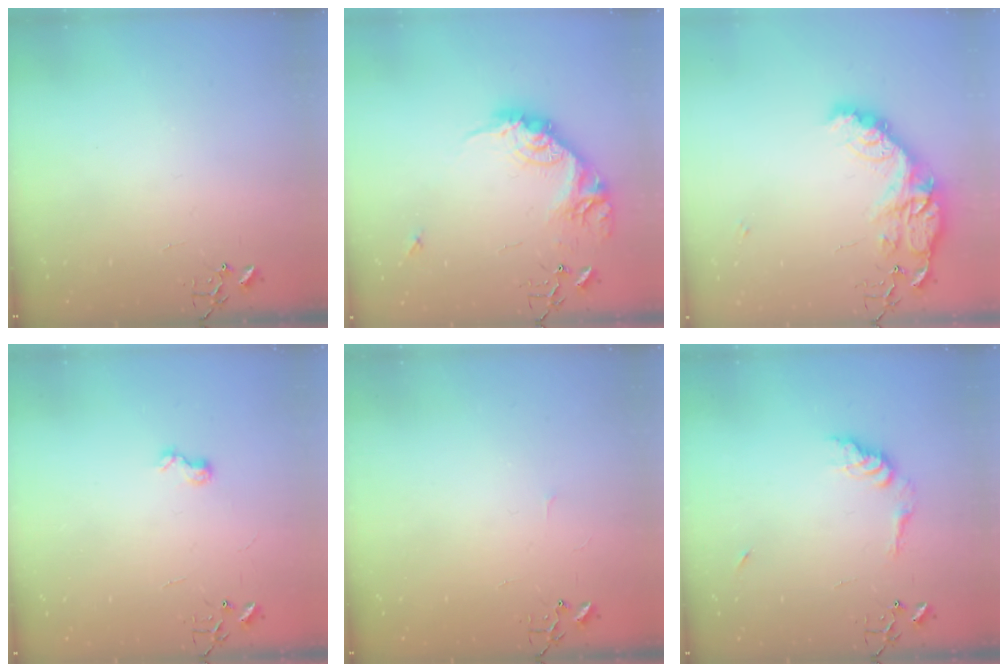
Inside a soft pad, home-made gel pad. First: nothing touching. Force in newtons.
{"total": 16.9, "press": 16.9, "slide": 1.0}
{"total": 16.9, "press": 16.9, "slide": 0.5}
{"total": 6.5, "press": 6.4, "slide": 0.6}
{"total": 3.4, "press": 3.4, "slide": 0.4}
{"total": 9.3, "press": 9.3, "slide": 0.4}